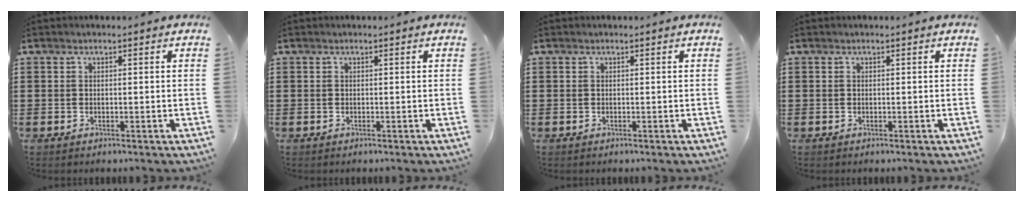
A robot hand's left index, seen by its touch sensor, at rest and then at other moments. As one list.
[{"total": 0.0}, {"total": 0.0}, {"total": 0.0}]